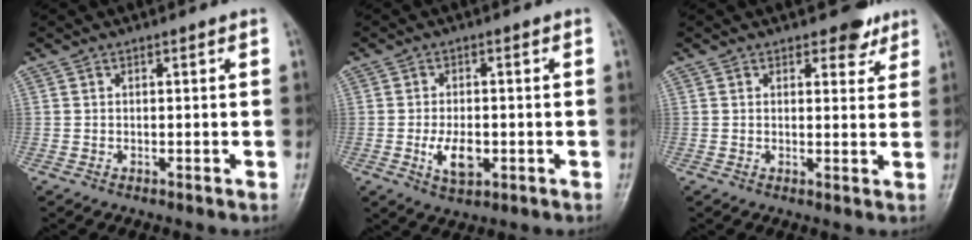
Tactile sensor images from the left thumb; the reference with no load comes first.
{"total": 5.5, "force": [-1.3, 3.0, 4.4], "torque": [-0.075, -0.004, -0.018]}
{"total": 4.2, "force": [3.1, 2.2, 1.7], "torque": [0.005, -0.017, 0.039]}